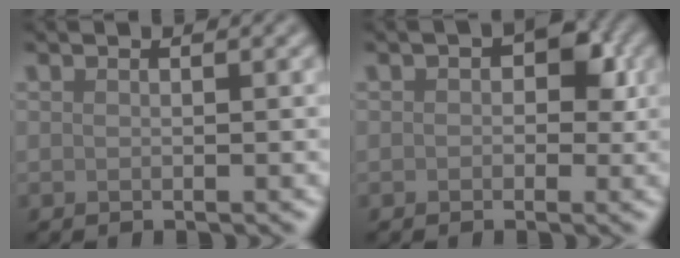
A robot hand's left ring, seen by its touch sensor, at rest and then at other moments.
{"total": 2.6, "force": [0.4, 1.9, 1.8], "torque": [-0.009, 0.007, -0.002]}